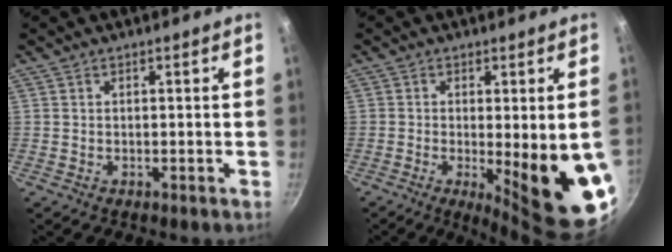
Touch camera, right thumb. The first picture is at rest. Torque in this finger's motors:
{"motor_torque": [0.06, 1.38, 0.30, -0.22, 0.17]}